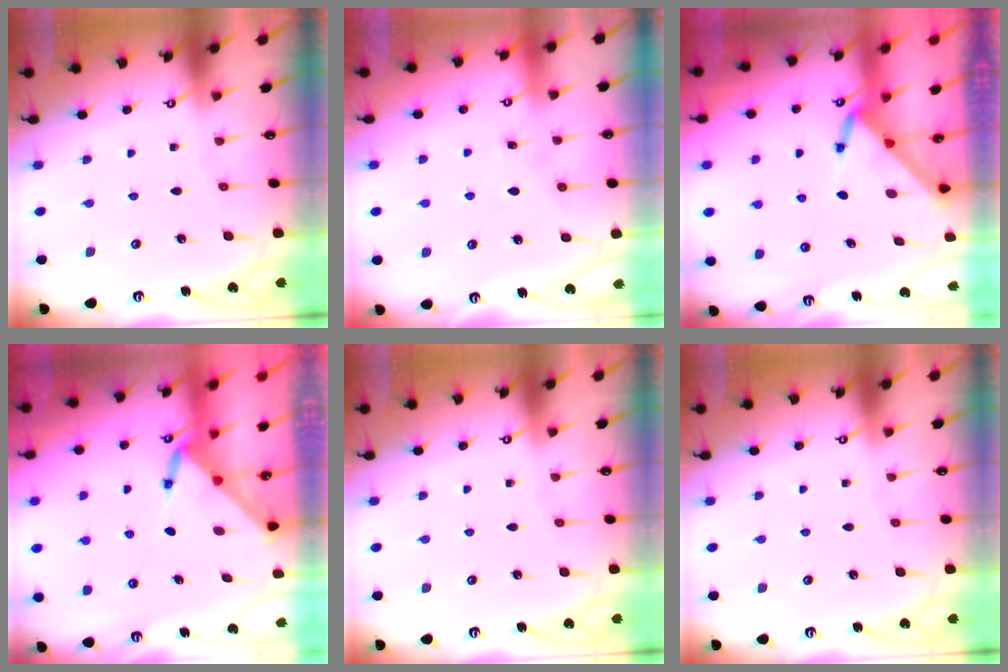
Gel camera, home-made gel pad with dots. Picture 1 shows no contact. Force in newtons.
{"total": 5.0, "press": 4.9, "slide": 0.7}
{"total": 3.2, "press": 3.2, "slide": 0.1}
{"total": 3.7, "press": 3.7, "slide": 0.3}
{"total": 0.0}
{"total": 0.0}